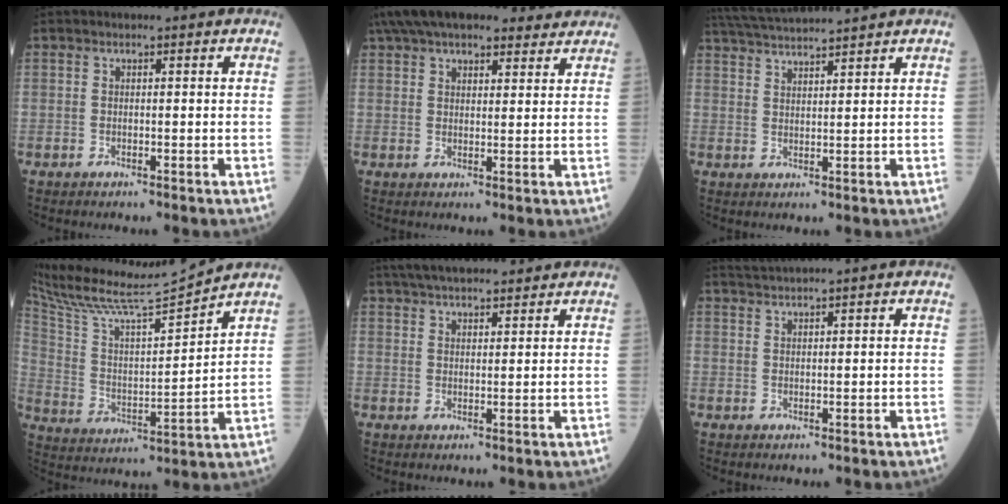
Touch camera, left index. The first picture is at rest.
{"total": 16.7, "force": [13.9, 5.3, 7.5], "torque": [-0.133, 0.059, 0.203]}
{"total": 8.9, "force": [8.3, -1.4, 3.0], "torque": [-0.061, 0.024, 0.138]}
{"total": 17.4, "force": [16.0, -1.2, 6.7], "torque": [-0.139, -0.019, 0.282]}
{"total": 10.9, "force": [9.5, 2.2, 4.8], "torque": [-0.074, 0.034, 0.146]}
{"total": 2.6, "force": [2.3, -1.2, 0.5], "torque": [-0.014, 0.008, 0.053]}